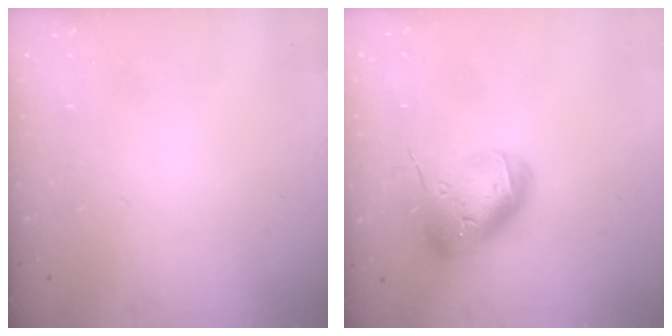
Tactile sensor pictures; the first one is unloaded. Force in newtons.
{"total": 17.1, "press": 16.9, "slide": 2.6}